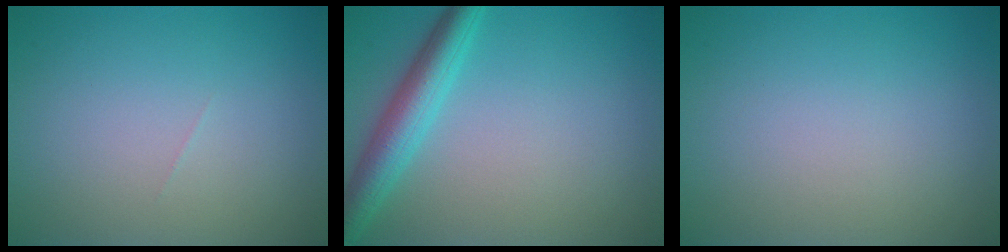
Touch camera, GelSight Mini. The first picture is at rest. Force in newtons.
{"total": 4.3, "press": 4.3, "slide": 0.2}
{"total": 0.0}